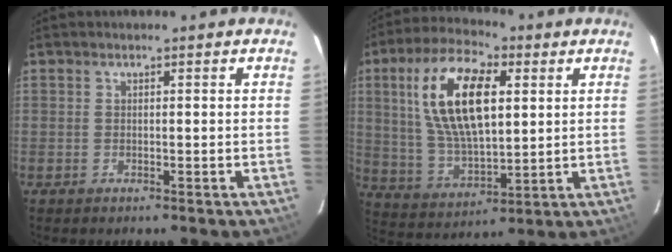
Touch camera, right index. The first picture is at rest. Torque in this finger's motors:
{"motor_torque": [1.64, 0.50, 0.76, 0.13]}